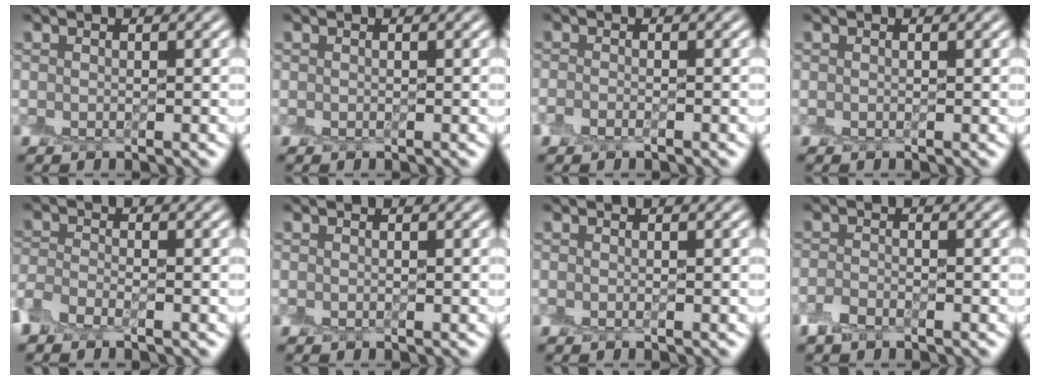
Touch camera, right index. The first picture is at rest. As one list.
[{"total": 0.0}, {"total": 0.6, "force": [-0.5, 0.1, 0.1], "torque": [-0.002, 0.000, -0.012]}, {"total": 0.0}, {"total": 1.8, "force": [-1.5, 0.7, 0.6], "torque": [-0.009, 0.000, -0.038]}, {"total": 0.0}, {"total": 0.0}, {"total": 0.9, "force": [-0.8, 0.4, 0.2], "torque": [-0.003, 0.002, -0.018]}]